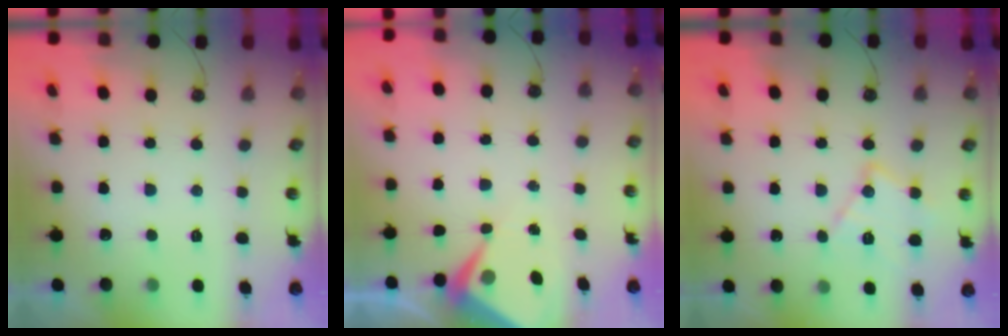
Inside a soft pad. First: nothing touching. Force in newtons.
{"total": 6.2, "press": 6.2, "slide": 0.7}
{"total": 14.0, "press": 13.9, "slide": 1.0}